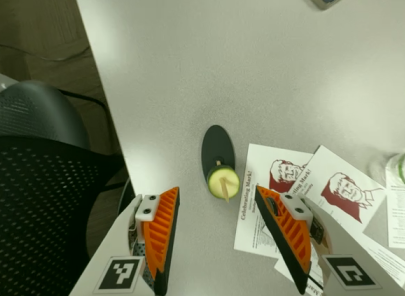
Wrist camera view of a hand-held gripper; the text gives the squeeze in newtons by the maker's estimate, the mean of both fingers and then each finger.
{"total": 1.2, "left": 2.2, "right": 0.3}